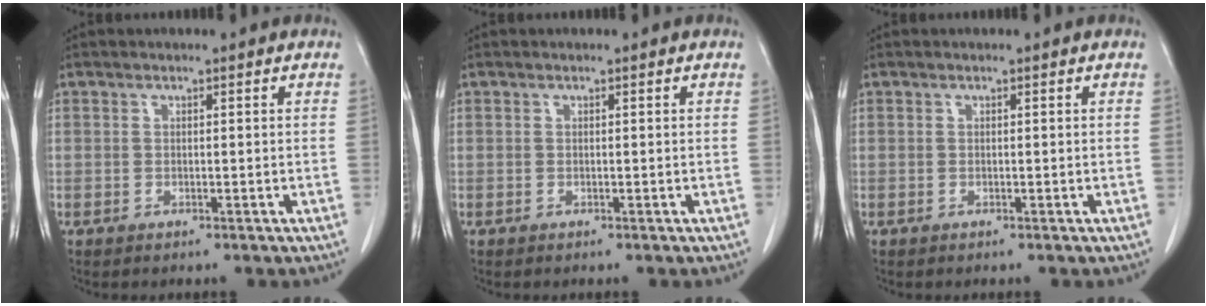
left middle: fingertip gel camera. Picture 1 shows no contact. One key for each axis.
{"total": 0.0}
{"total": 0.0}